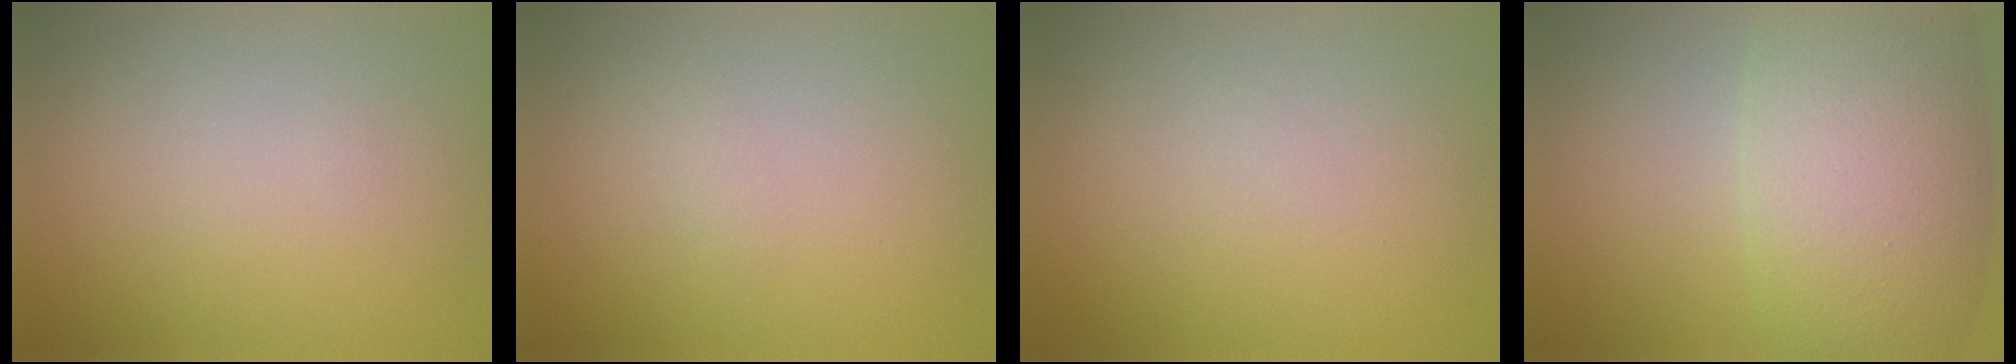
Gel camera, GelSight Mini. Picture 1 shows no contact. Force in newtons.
{"total": 0.5, "press": 0.5, "slide": 0.0}
{"total": 0.0}
{"total": 10.4, "press": 10.3, "slide": 0.4}